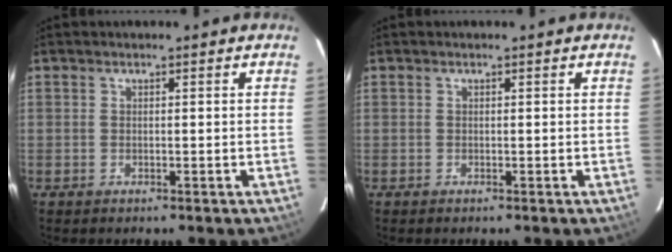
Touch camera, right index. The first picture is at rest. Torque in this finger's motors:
{"motor_torque": [0.07, -0.09, 0.01, 0.00]}